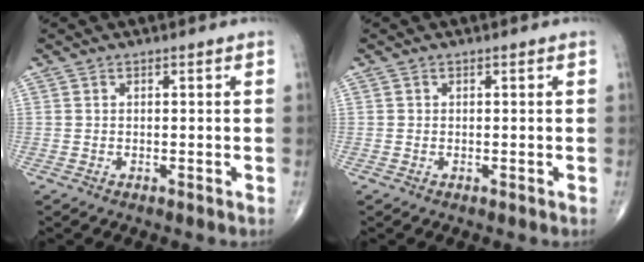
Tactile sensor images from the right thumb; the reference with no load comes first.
{"total": 0.0}